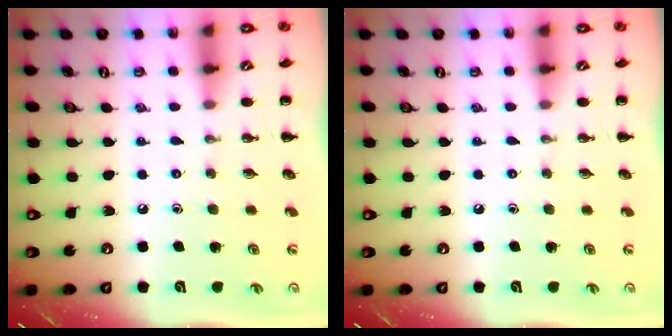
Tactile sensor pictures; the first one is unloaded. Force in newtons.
{"total": 0.0}